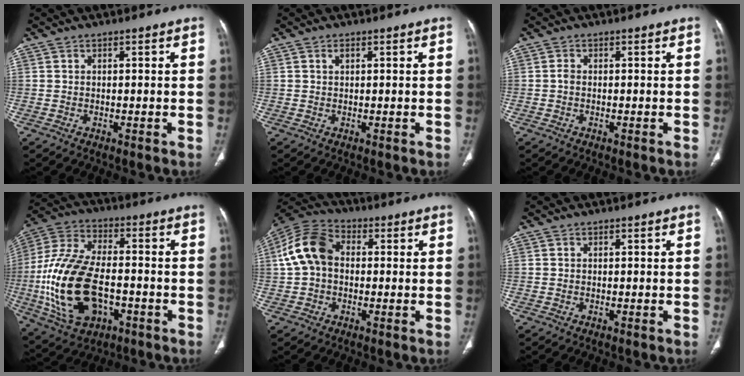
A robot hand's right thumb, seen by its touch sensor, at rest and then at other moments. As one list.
[{"total": 0.9, "force": [0.4, 0.6, 0.7], "torque": [-0.013, 0.004, 0.008]}, {"total": 0.9, "force": [-0.2, 0.6, 0.6], "torque": [-0.012, 0.001, -0.007]}, {"total": 21.8, "force": [-4.5, 12.5, 17.3], "torque": [-0.357, 0.015, -0.070]}, {"total": 11.1, "force": [0.8, 8.0, 7.7], "torque": [-0.149, 0.031, 0.003]}, {"total": 0.0}]